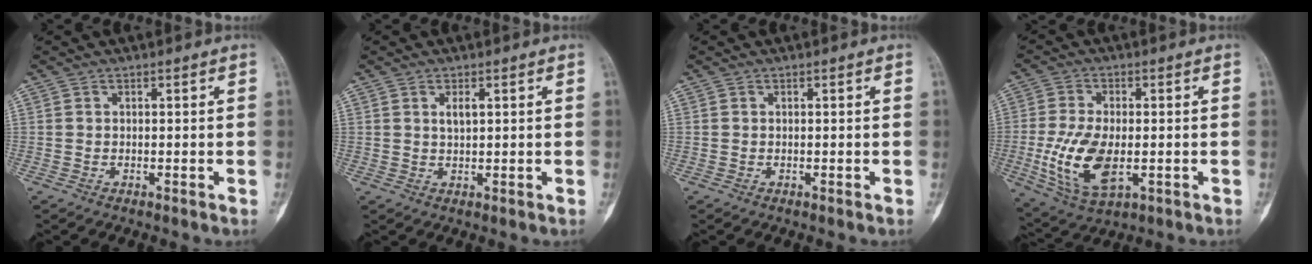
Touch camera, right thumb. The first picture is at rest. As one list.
[{"total": 2.1, "force": [0.8, 0.8, 1.7], "torque": [-0.032, -0.002, 0.016]}, {"total": 0.0}, {"total": 12.9, "force": [-2.2, 6.8, 10.8], "torque": [-0.213, -0.009, -0.030]}]